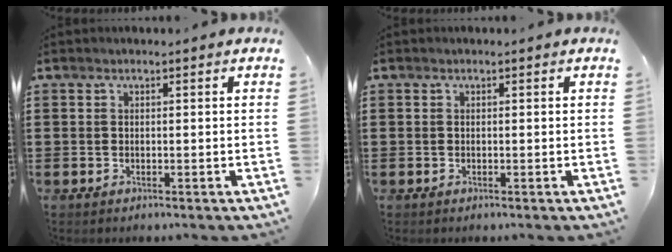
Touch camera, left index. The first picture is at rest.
{"total": 0.0}